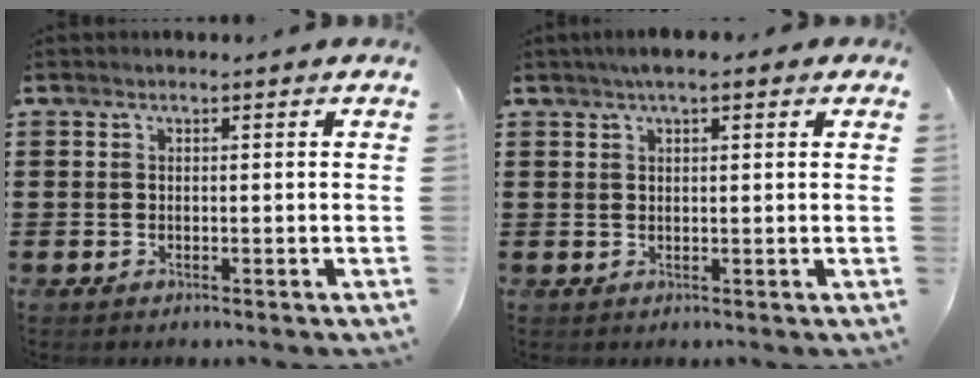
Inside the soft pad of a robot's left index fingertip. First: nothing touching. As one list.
[{"total": 2.6, "force": [1.6, 0.7, 1.9], "torque": [-0.040, 0.007, 0.028]}]